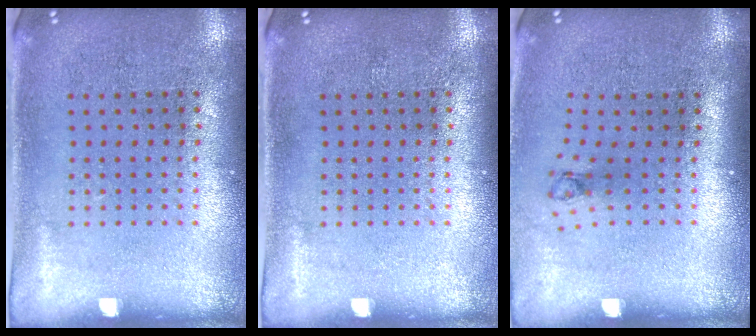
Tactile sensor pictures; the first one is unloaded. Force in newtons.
{"total": 0.0}
{"total": 0.7, "press": 0.3, "slide": 0.6}